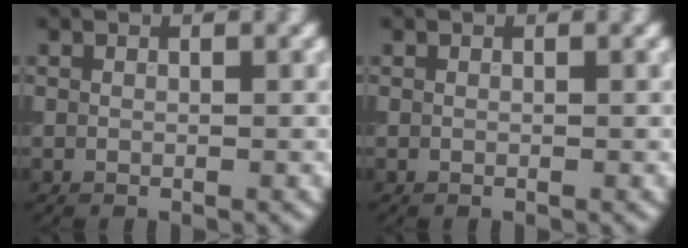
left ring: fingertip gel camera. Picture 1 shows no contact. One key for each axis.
{"total": 0.0}